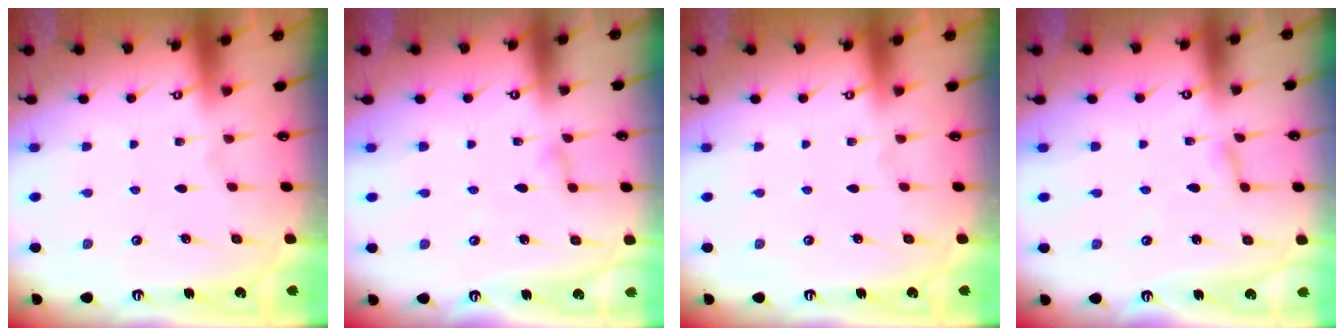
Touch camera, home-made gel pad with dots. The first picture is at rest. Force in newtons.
{"total": 2.3, "press": 2.3, "slide": 0.2}
{"total": 0.0}
{"total": 3.0, "press": 3.0, "slide": 0.3}